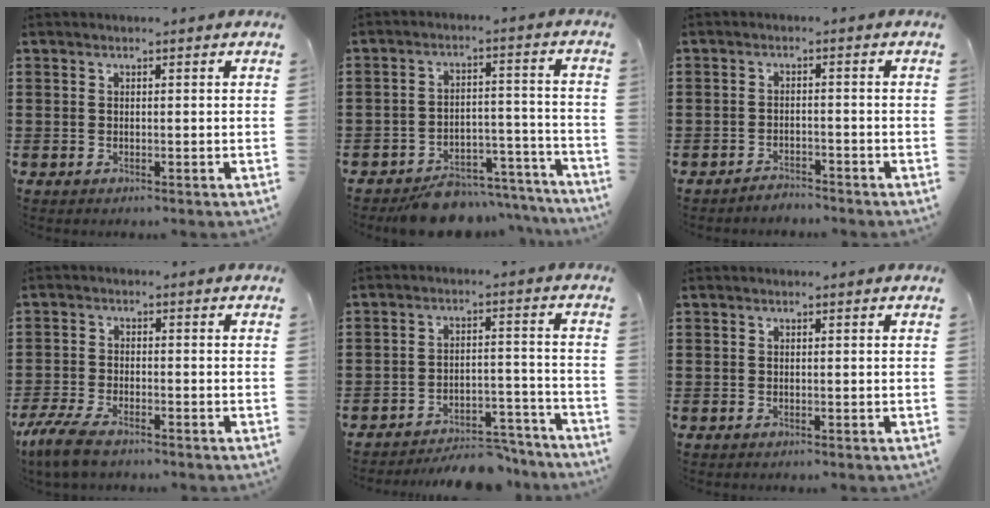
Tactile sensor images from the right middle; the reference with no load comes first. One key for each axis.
{"total": 6.4, "fx": -5.9, "fy": 1.8, "fz": 1.5, "tx": -0.015, "ty": 0.025, "tz": -0.112}
{"total": 2.3, "fx": -2.3, "fy": 0.2, "fz": -0.2, "tx": -0.004, "ty": 0.002, "tz": -0.051}
{"total": 4.9, "fx": -3.8, "fy": 1.2, "fz": 2.8, "tx": -0.080, "ty": -0.009, "tz": -0.082}
{"total": 6.2, "fx": -5.8, "fy": 1.2, "fz": 1.8, "tx": -0.021, "ty": 0.017, "tz": -0.111}
{"total": 0.0}